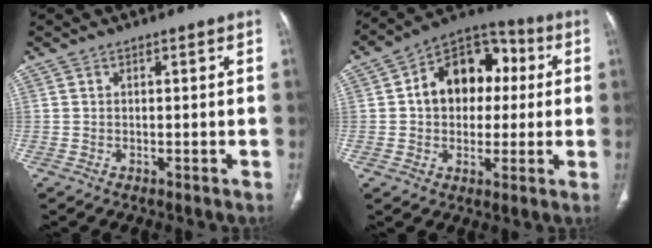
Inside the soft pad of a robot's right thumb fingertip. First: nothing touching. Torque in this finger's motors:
{"motor_torque": [0.63, 2.62, 1.37, 0.18, 0.10]}